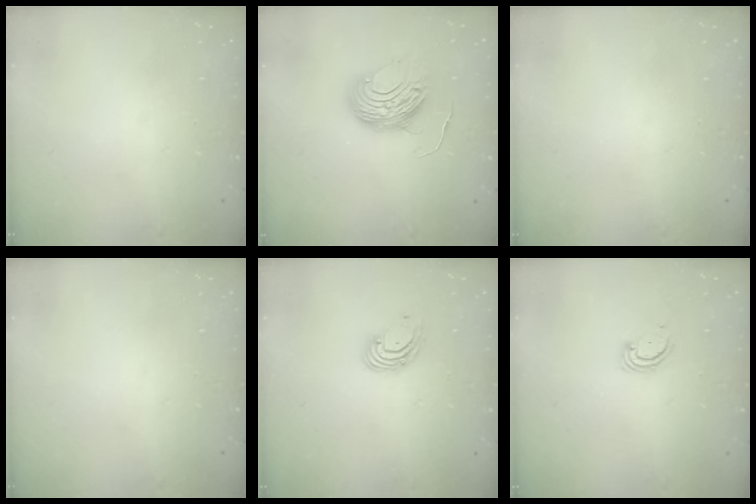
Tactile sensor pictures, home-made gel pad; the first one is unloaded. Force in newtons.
{"total": 10.0, "press": 10.0, "slide": 0.9}
{"total": 0.0}
{"total": 0.0}
{"total": 3.9, "press": 3.9, "slide": 0.6}
{"total": 2.9, "press": 2.9, "slide": 0.2}